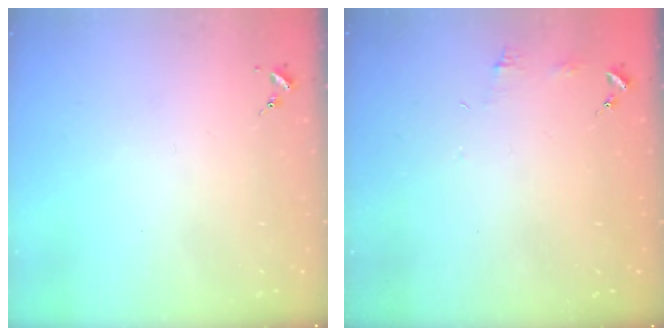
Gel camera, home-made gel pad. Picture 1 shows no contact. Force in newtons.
{"total": 4.5, "press": 4.5, "slide": 0.5}